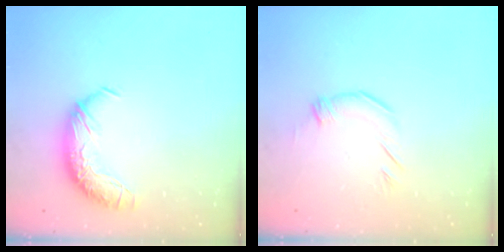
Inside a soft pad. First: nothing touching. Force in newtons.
{"total": 2.7, "press": 2.4, "slide": 1.1}